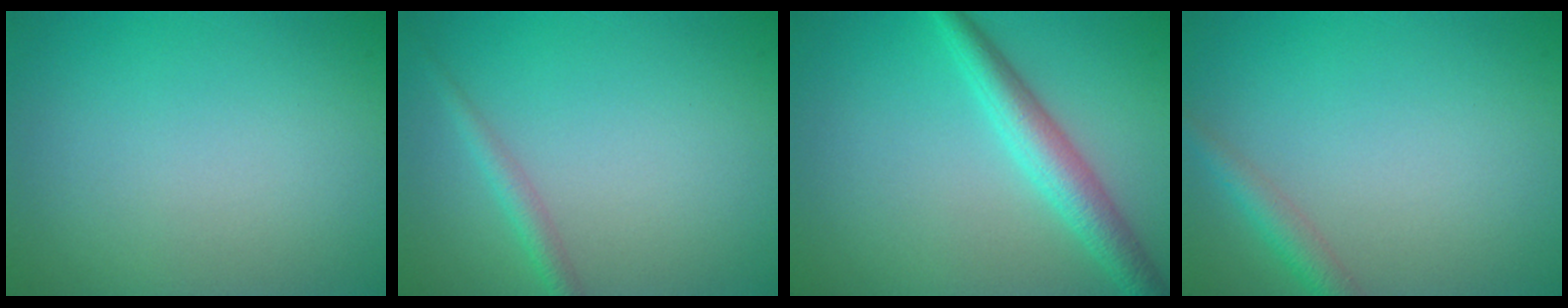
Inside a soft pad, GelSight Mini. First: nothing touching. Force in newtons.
{"total": 1.5, "press": 1.5, "slide": 0.1}
{"total": 3.8, "press": 3.8, "slide": 0.1}
{"total": 2.0, "press": 2.0, "slide": 0.1}